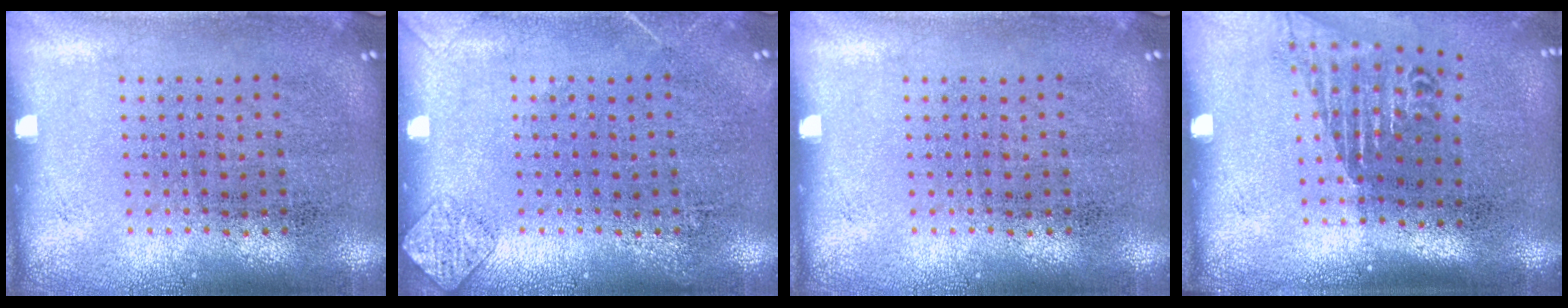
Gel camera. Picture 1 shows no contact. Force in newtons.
{"total": 1.3, "press": 1.3, "slide": 0.1}
{"total": 0.0}
{"total": 1.7, "press": 1.3, "slide": 1.2}